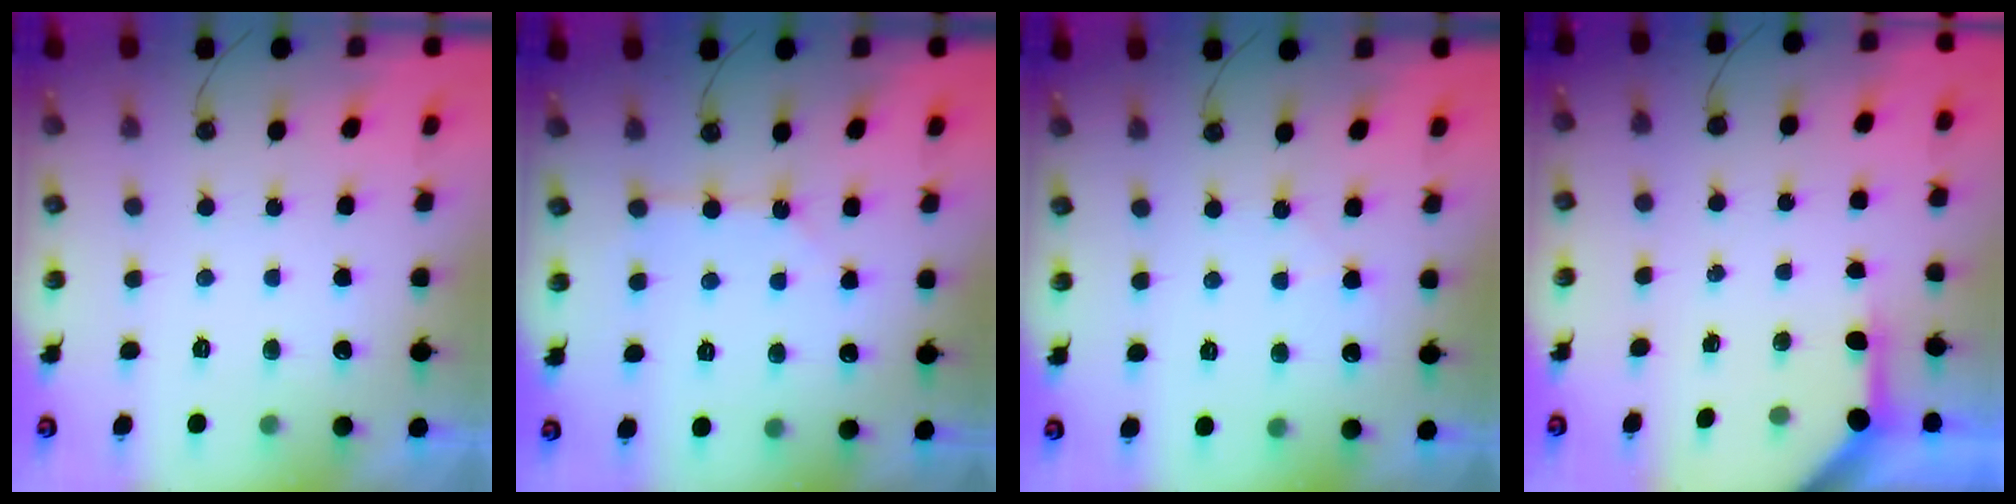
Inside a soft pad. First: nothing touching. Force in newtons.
{"total": 2.2, "press": 2.2, "slide": 0.4}
{"total": 4.1, "press": 4.1, "slide": 0.7}
{"total": 3.6, "press": 3.5, "slide": 0.5}